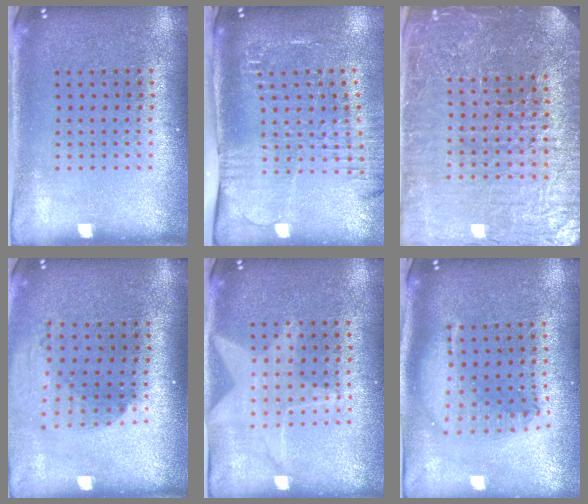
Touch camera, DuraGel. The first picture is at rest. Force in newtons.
{"total": 2.1, "press": 1.9, "slide": 0.9}
{"total": 5.4, "press": 4.9, "slide": 2.3}
{"total": 2.0, "press": 1.5, "slide": 1.3}
{"total": 1.5, "press": 1.5, "slide": 0.4}
{"total": 1.9, "press": 1.6, "slide": 1.1}